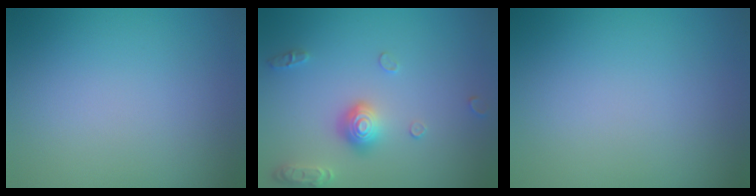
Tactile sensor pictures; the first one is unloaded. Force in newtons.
{"total": 3.0, "press": 2.9, "slide": 0.7}
{"total": 0.0}